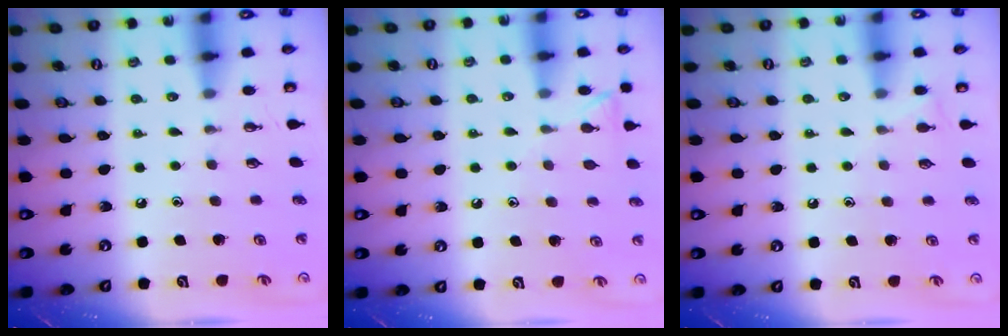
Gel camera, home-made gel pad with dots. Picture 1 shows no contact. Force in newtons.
{"total": 6.5, "press": 6.4, "slide": 0.7}
{"total": 3.6, "press": 3.6, "slide": 0.5}